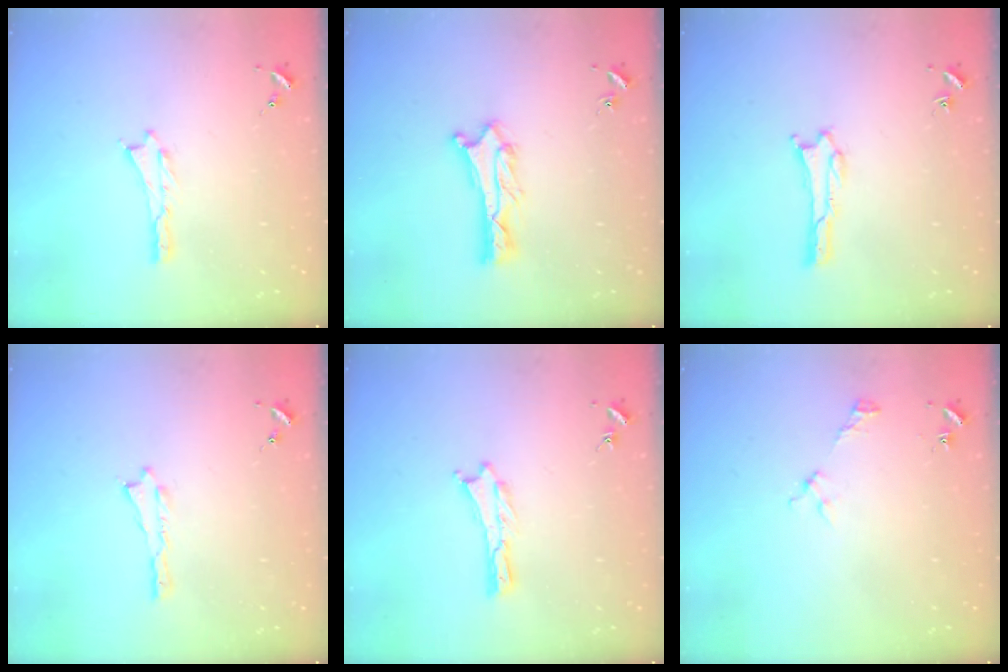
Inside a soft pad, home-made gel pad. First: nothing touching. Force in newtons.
{"total": 1.2, "press": 1.1, "slide": 0.1}
{"total": 0.8, "press": 0.8, "slide": 0.2}
{"total": 0.0}
{"total": 0.0}
{"total": 2.2, "press": 2.2, "slide": 0.3}